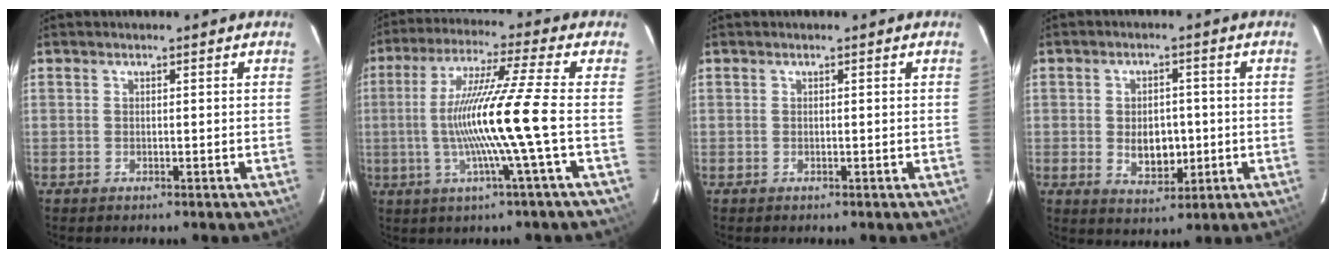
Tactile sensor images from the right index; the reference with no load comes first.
{"total": 13.9, "force": [-2.5, -2.6, 13.4], "torque": [-0.242, -0.007, -0.040]}
{"total": 0.0}
{"total": 6.9, "force": [-0.8, 4.7, 4.9], "torque": [-0.089, -0.003, -0.001]}